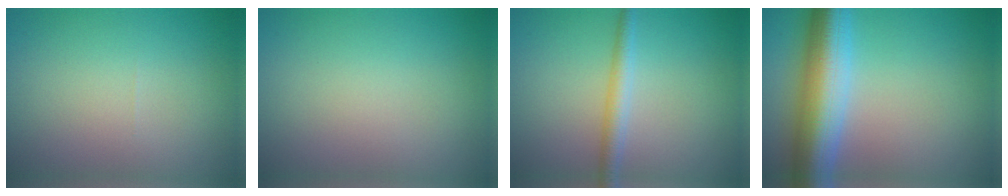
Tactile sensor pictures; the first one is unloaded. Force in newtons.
{"total": 0.0}
{"total": 2.3, "press": 2.3, "slide": 0.0}
{"total": 9.5, "press": 9.5, "slide": 0.2}